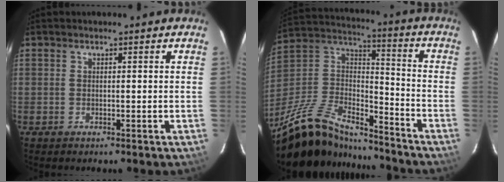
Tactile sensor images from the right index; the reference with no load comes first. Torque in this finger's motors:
{"motor_torque": [1.04, -1.10, 0.60, 0.06]}